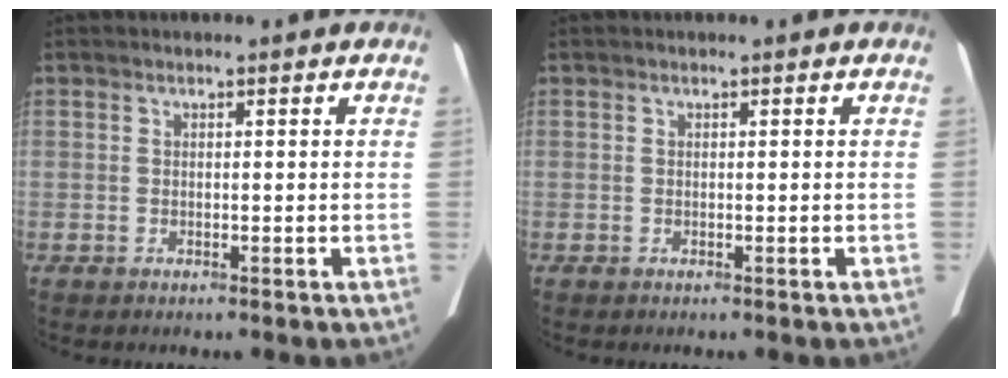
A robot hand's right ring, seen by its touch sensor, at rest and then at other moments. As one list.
[{"total": 0.0}]